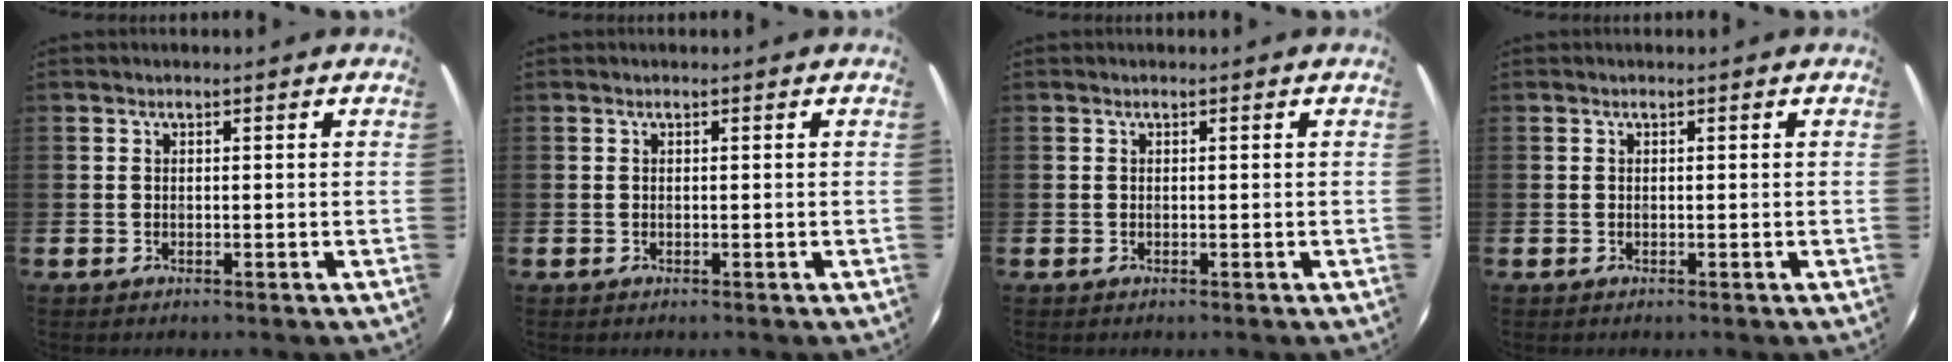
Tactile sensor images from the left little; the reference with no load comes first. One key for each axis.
{"total": 0.0}
{"total": 0.0}
{"total": 0.0}